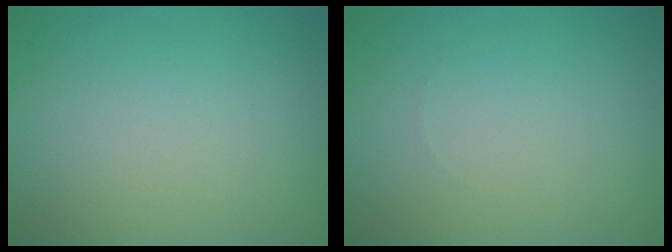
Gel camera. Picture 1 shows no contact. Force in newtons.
{"total": 0.0}